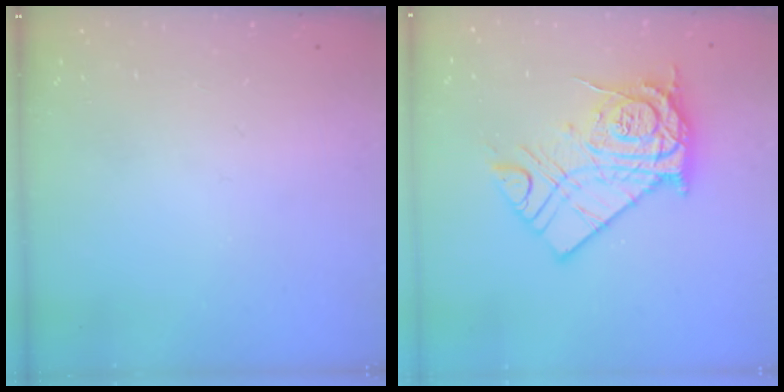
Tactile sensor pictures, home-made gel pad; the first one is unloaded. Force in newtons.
{"total": 16.4, "press": 16.4, "slide": 1.2}